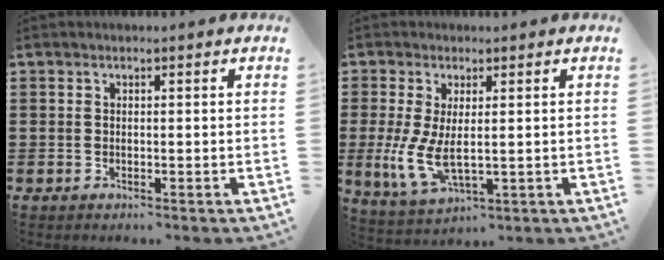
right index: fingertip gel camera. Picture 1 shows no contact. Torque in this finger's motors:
{"motor_torque": [1.09, 1.05, 0.28, 0.21]}